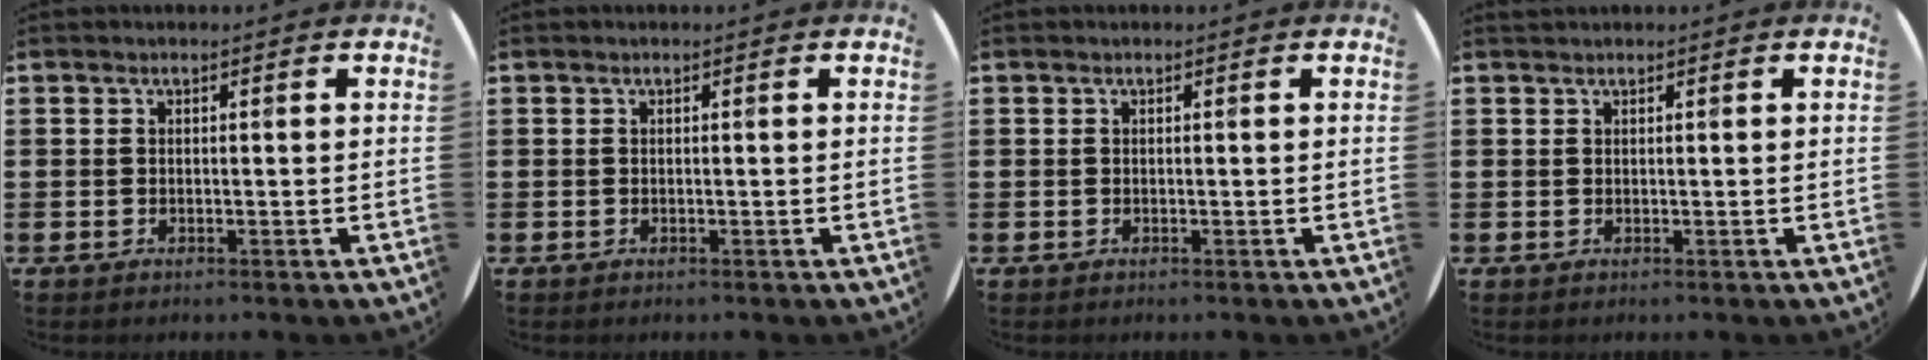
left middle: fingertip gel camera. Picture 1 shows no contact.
{"total": 0.0}
{"total": 0.0}
{"total": 0.0}